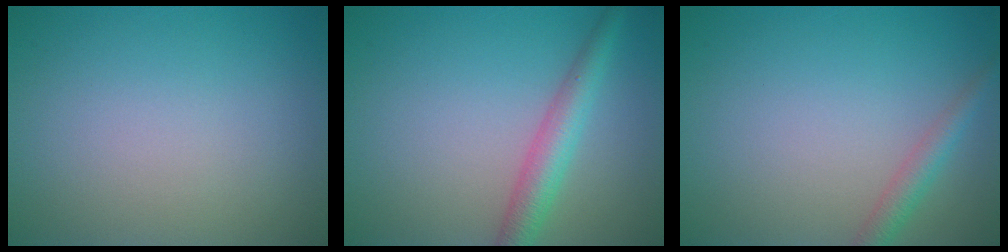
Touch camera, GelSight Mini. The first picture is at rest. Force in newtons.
{"total": 3.4, "press": 3.4, "slide": 0.1}
{"total": 2.0, "press": 2.0, "slide": 0.0}